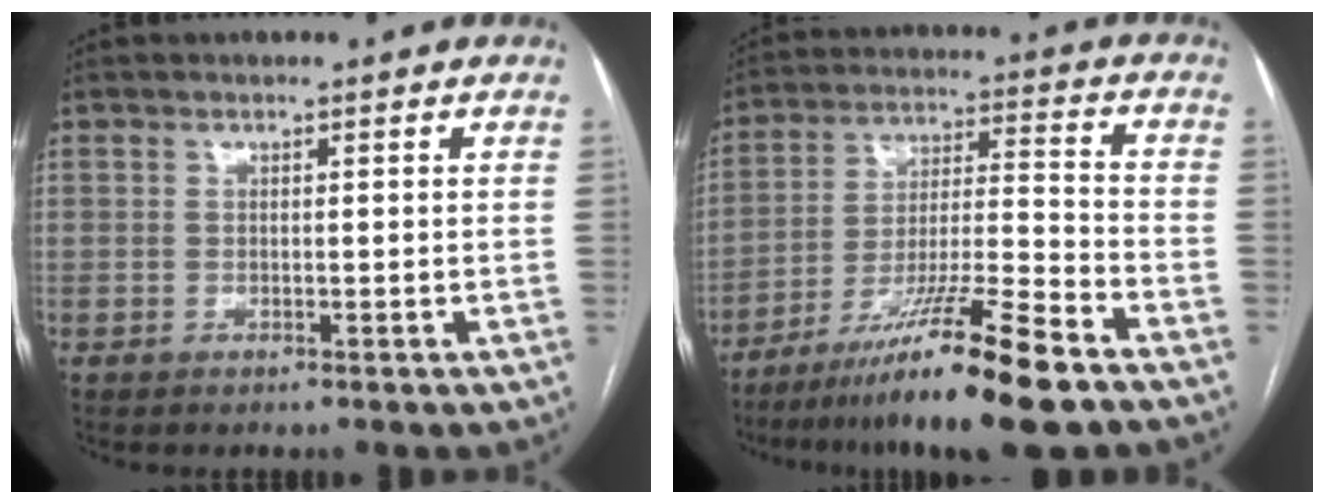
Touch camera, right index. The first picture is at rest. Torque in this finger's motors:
{"motor_torque": [1.29, -0.85, 0.87, 0.21]}